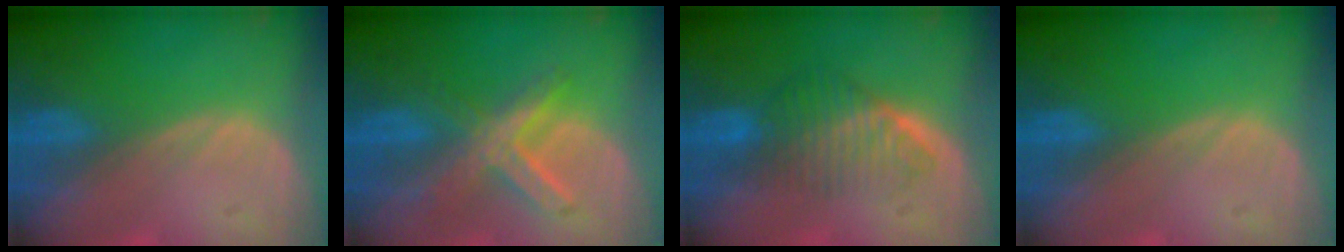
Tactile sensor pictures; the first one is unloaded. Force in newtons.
{"total": 6.9, "press": 6.2, "slide": 3.0}
{"total": 6.5, "press": 5.8, "slide": 2.8}
{"total": 0.0}